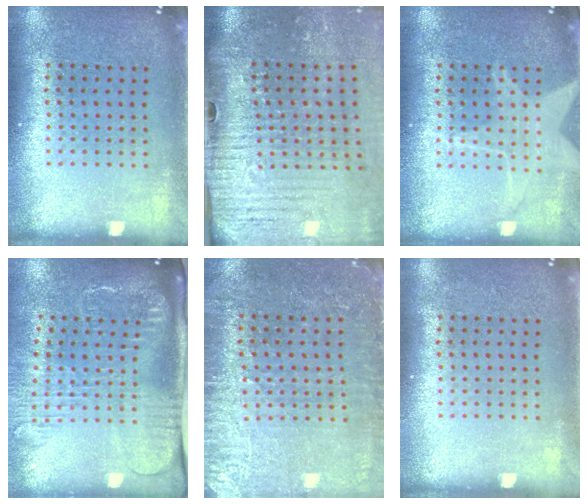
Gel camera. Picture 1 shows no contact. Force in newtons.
{"total": 4.3, "press": 3.7, "slide": 2.2}
{"total": 2.4, "press": 2.4, "slide": 0.3}
{"total": 2.6, "press": 2.0, "slide": 1.7}
{"total": 3.0, "press": 2.8, "slide": 1.1}
{"total": 0.0}